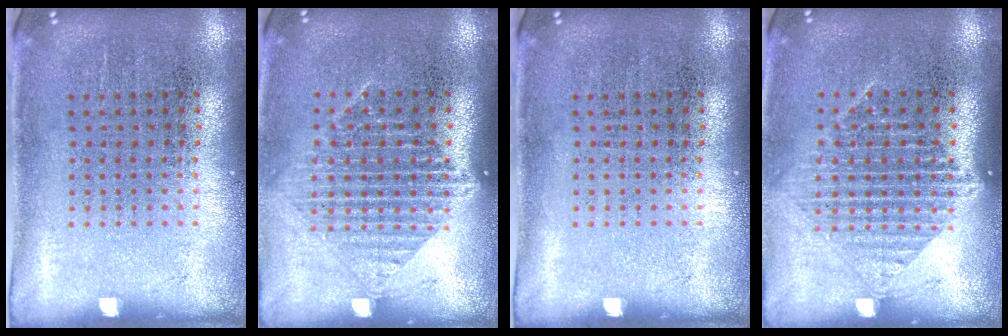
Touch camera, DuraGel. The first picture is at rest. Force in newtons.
{"total": 1.4, "press": 1.3, "slide": 0.6}
{"total": 0.0}
{"total": 1.4, "press": 1.3, "slide": 0.6}